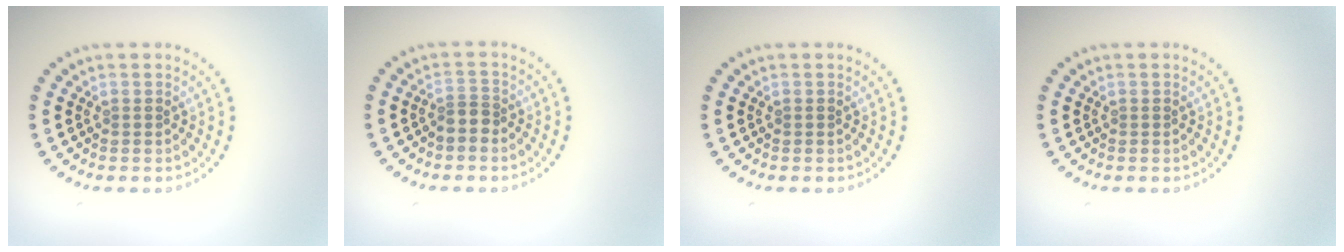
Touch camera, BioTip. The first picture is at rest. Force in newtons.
{"total": 1.7, "press": 1.3, "slide": 1.2}
{"total": 0.0}
{"total": 0.0}